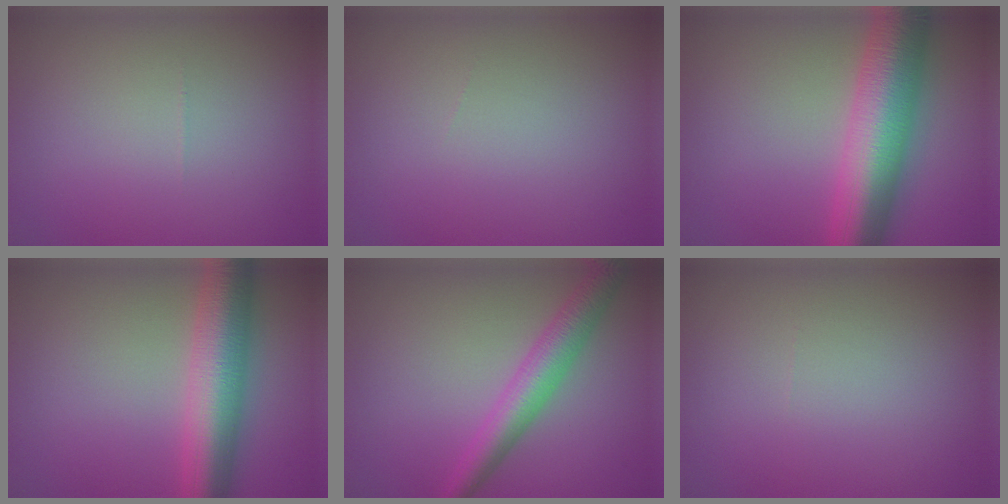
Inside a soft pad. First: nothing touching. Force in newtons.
{"total": 0.0}
{"total": 10.4, "press": 10.4, "slide": 0.2}
{"total": 8.0, "press": 8.0, "slide": 0.3}
{"total": 4.5, "press": 4.5, "slide": 0.1}
{"total": 0.0}